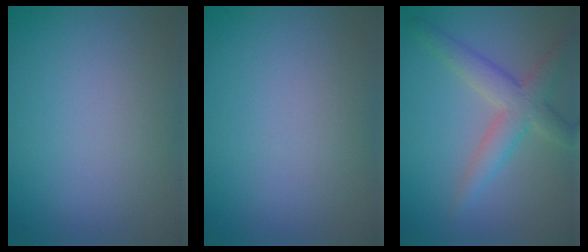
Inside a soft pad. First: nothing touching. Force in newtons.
{"total": 0.0}
{"total": 4.0, "press": 4.0, "slide": 0.3}